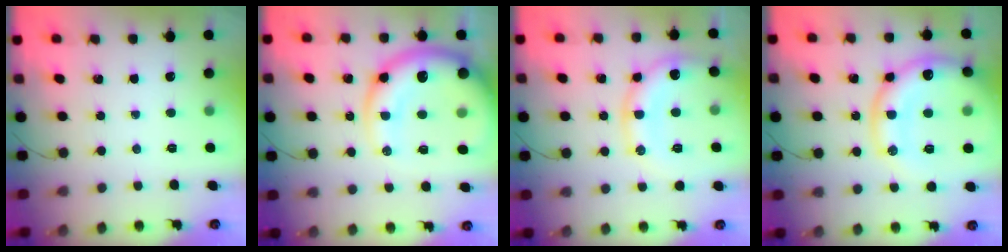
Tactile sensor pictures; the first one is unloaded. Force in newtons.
{"total": 19.0, "press": 18.5, "slide": 4.3}
{"total": 14.3, "press": 14.3, "slide": 0.4}
{"total": 21.9, "press": 21.7, "slide": 3.0}